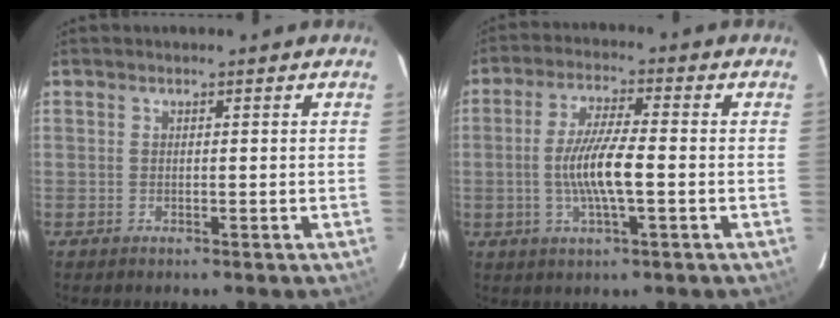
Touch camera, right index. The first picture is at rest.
{"total": 8.5, "force": [-1.6, 1.2, 8.3], "torque": [-0.160, -0.002, -0.031]}